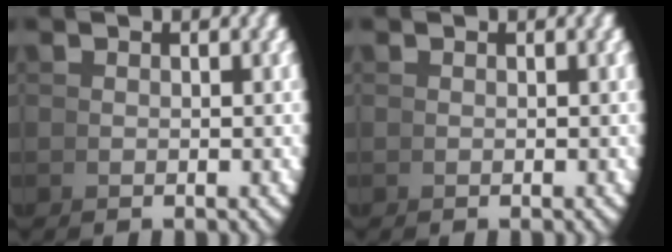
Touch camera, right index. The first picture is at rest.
{"total": 0.0}